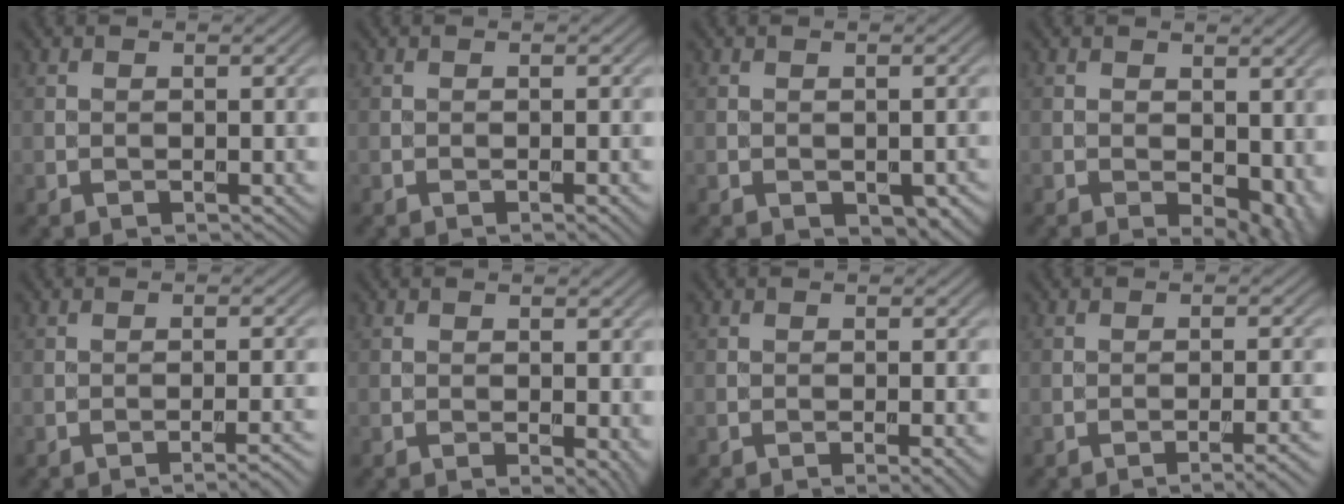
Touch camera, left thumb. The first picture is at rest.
{"total": 1.4, "force": [-0.6, 0.1, 1.2], "torque": [-0.016, 0.000, -0.008]}
{"total": 2.8, "force": [-1.1, 1.5, 2.1], "torque": [-0.029, -0.010, -0.007]}
{"total": 5.7, "force": [-0.8, 3.3, 4.5], "torque": [-0.066, -0.019, 0.000]}
{"total": 3.4, "force": [-2.2, 0.5, 2.5], "torque": [-0.030, 0.013, -0.041]}
{"total": 1.8, "force": [-0.3, 0.5, 1.7], "torque": [-0.020, -0.007, -0.004]}
{"total": 2.3, "force": [-1.0, 0.3, 2.1], "torque": [-0.026, 0.004, -0.019]}
{"total": 4.1, "force": [-2.4, 0.7, 3.2], "torque": [-0.044, 0.013, -0.042]}